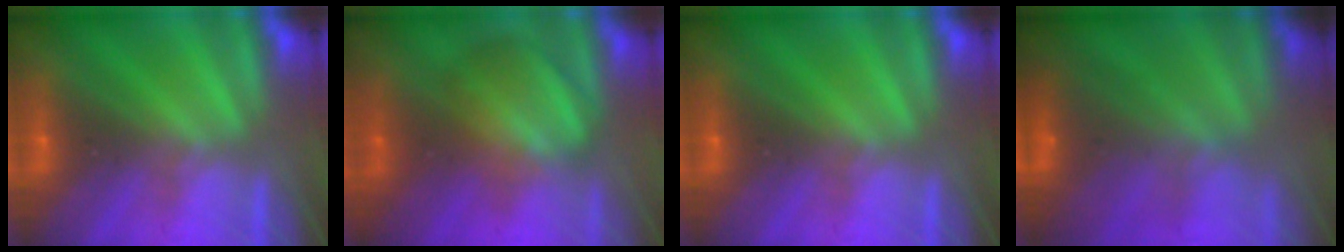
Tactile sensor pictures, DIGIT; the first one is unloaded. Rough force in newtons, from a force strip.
{"total": 2.8}
{"total": 0.0}
{"total": 10.0}